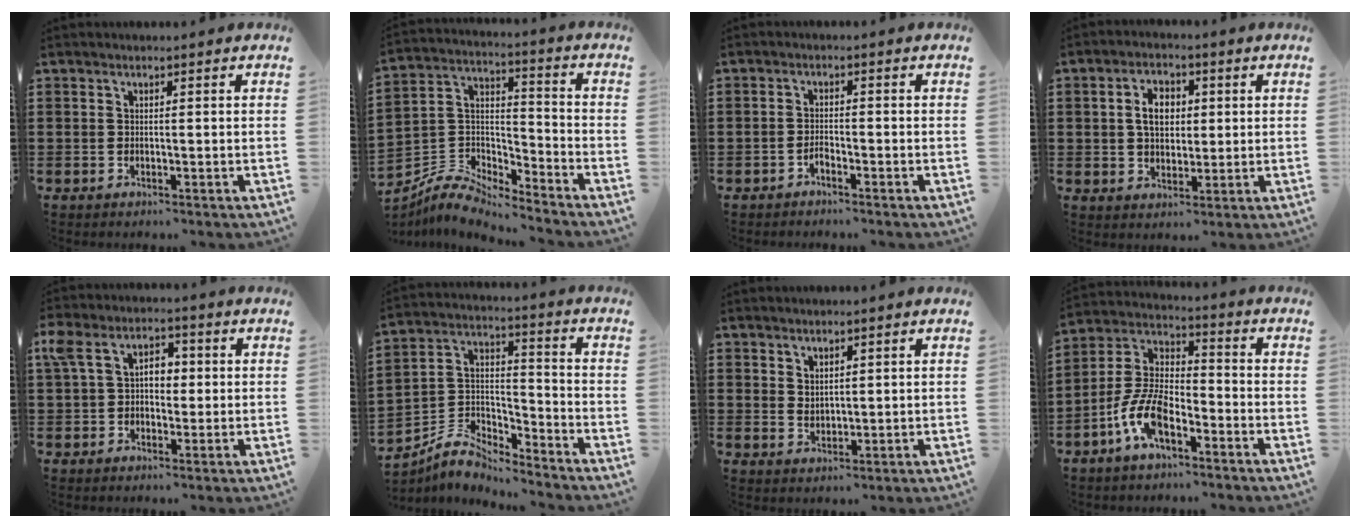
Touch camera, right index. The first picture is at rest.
{"total": 6.7, "force": [-6.4, 1.5, 1.3], "torque": [-0.046, 0.005, -0.134]}
{"total": 1.5, "force": [-1.3, 0.4, 0.6], "torque": [-0.015, -0.001, -0.024]}
{"total": 5.5, "force": [0.7, 3.8, 3.9], "torque": [-0.073, 0.008, 0.005]}
{"total": 6.1, "force": [0.8, 4.4, 4.1], "torque": [-0.092, 0.018, 0.011]}
{"total": 6.0, "force": [-5.6, 1.9, 0.9], "torque": [-0.036, 0.006, -0.118]}
{"total": 2.1, "force": [1.8, 1.0, 0.2], "torque": [-0.007, 0.004, 0.035]}
{"total": 9.4, "force": [-5.0, 4.1, 6.7], "torque": [-0.169, 0.000, -0.101]}